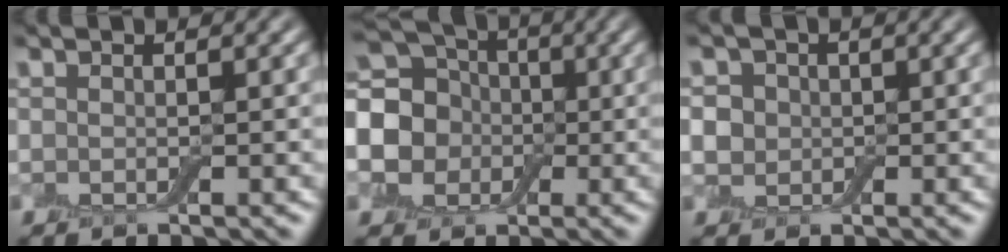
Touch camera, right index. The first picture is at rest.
{"total": 11.4, "force": [-0.4, 10.2, 5.1], "torque": [-0.139, 0.018, -0.040]}
{"total": 3.8, "force": [0.6, 3.4, 1.5], "torque": [-0.014, 0.018, -0.008]}